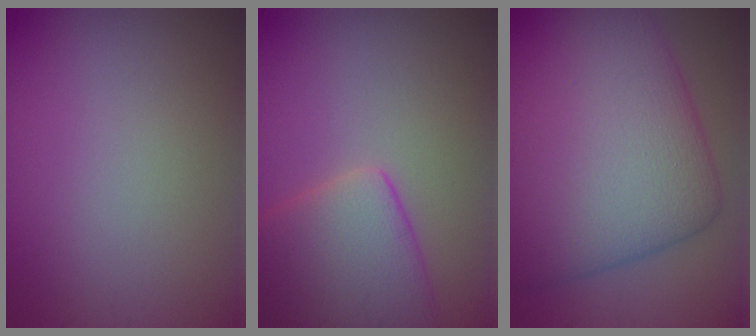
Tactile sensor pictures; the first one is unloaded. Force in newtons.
{"total": 6.7, "press": 6.6, "slide": 0.4}
{"total": 13.6, "press": 13.6, "slide": 0.3}